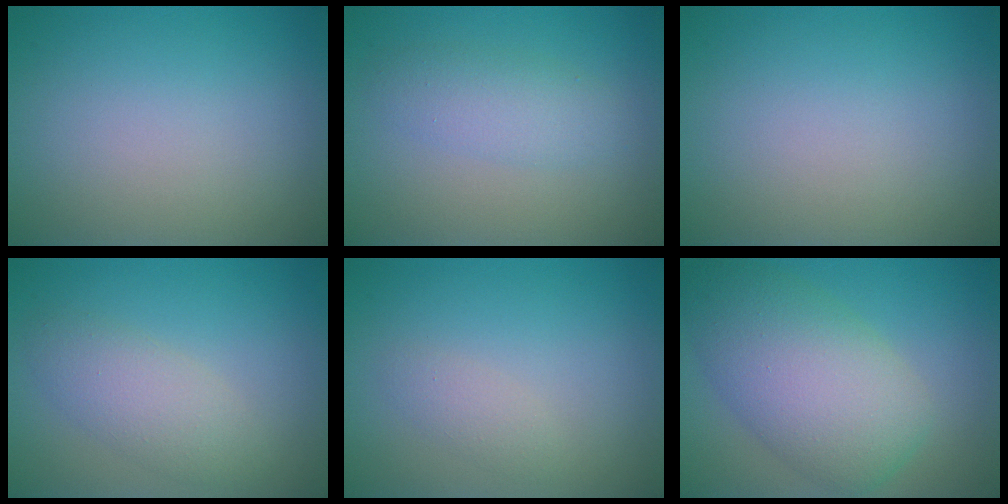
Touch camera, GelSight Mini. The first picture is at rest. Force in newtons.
{"total": 2.8, "press": 2.8, "slide": 0.1}
{"total": 0.0}
{"total": 3.3, "press": 3.3, "slide": 0.0}
{"total": 1.3, "press": 1.3, "slide": 0.0}
{"total": 8.3, "press": 8.3, "slide": 0.2}